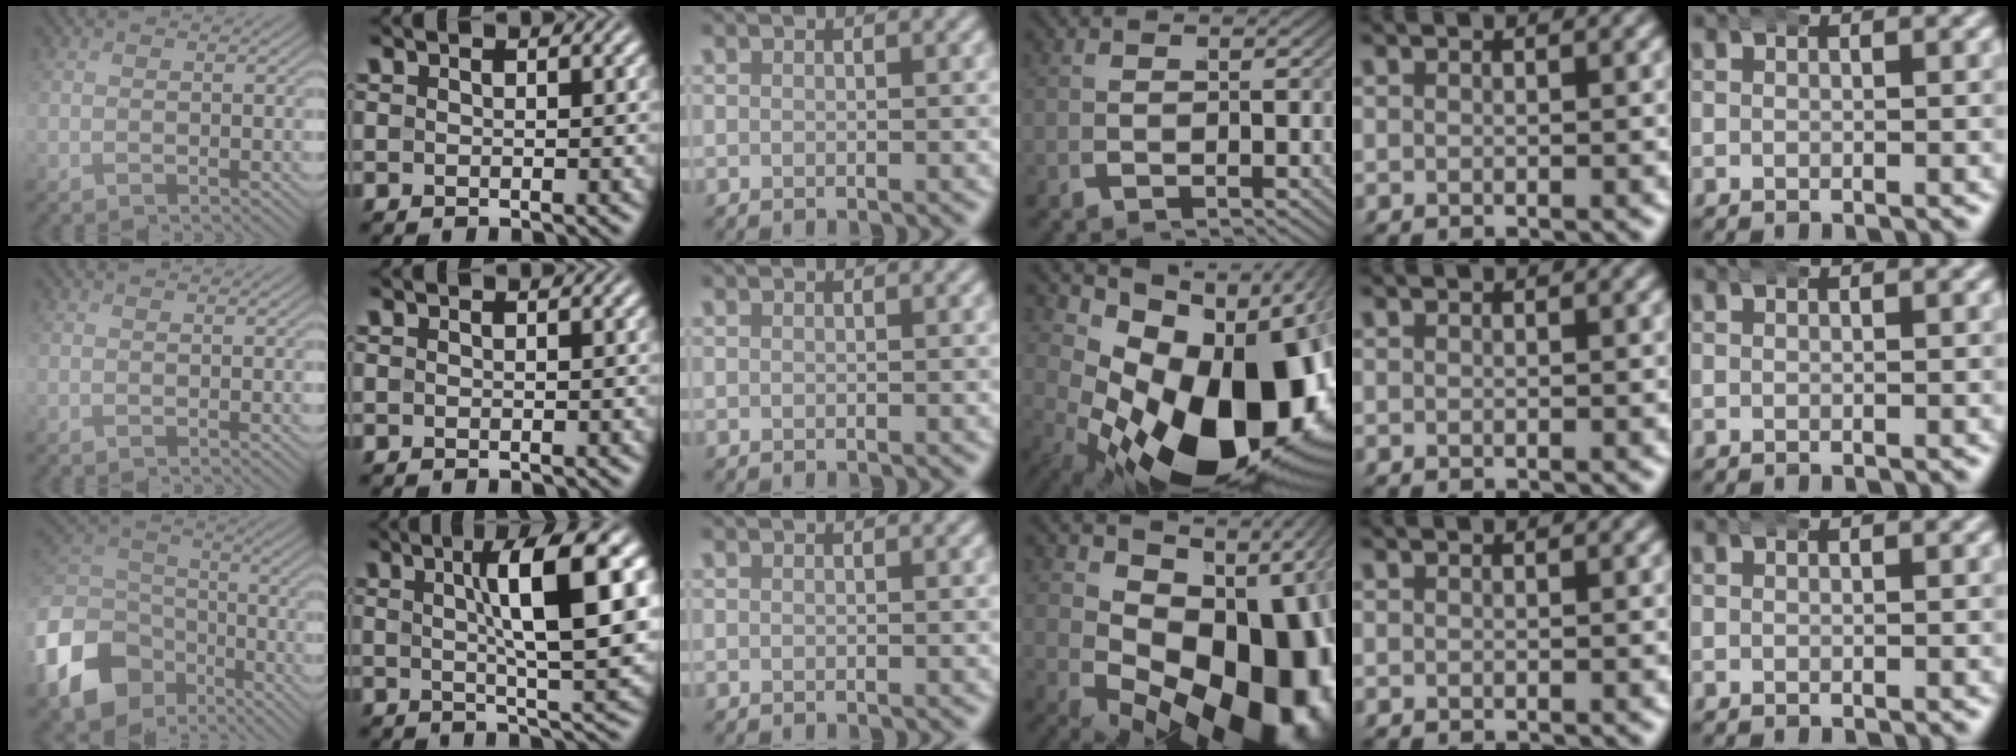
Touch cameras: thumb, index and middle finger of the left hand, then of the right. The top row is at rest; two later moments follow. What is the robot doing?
{"motion": "wrap", "object": "bandana"}